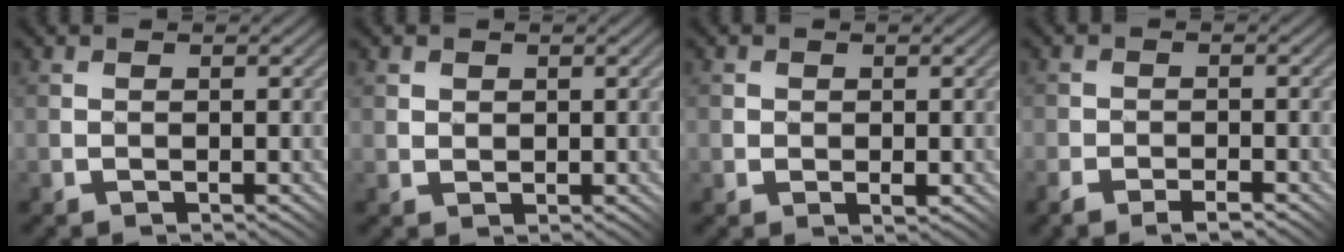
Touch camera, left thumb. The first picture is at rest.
{"total": 1.9, "force": [1.1, 1.5, 0.2], "torque": [-0.016, 0.002, 0.022]}
{"total": 1.4, "force": [0.4, 1.3, 0.3], "torque": [-0.004, -0.002, 0.010]}
{"total": 3.4, "force": [-2.3, 1.9, 1.5], "torque": [-0.016, -0.001, -0.043]}